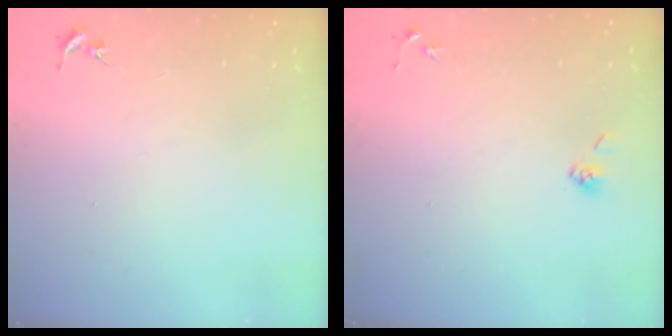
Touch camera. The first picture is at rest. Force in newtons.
{"total": 3.9, "press": 3.5, "slide": 1.7}